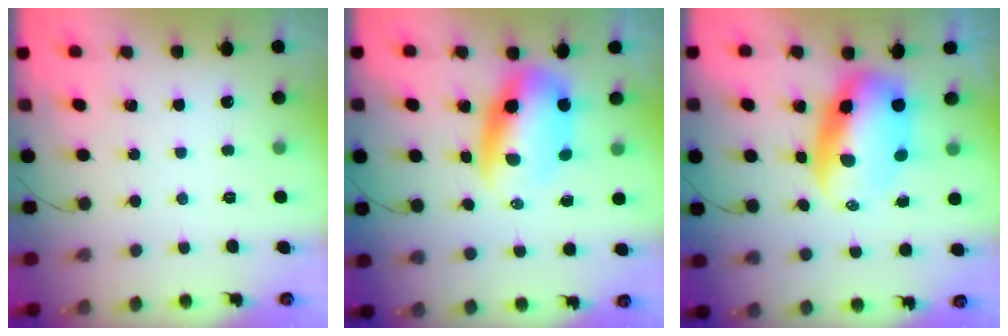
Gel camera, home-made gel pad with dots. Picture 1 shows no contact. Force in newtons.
{"total": 8.8, "press": 8.6, "slide": 1.8}
{"total": 9.8, "press": 9.5, "slide": 2.4}